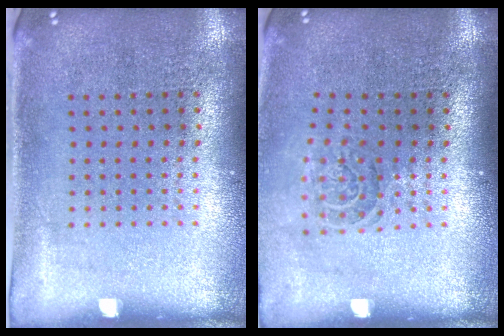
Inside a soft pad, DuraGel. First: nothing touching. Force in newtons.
{"total": 1.5, "press": 1.2, "slide": 1.0}